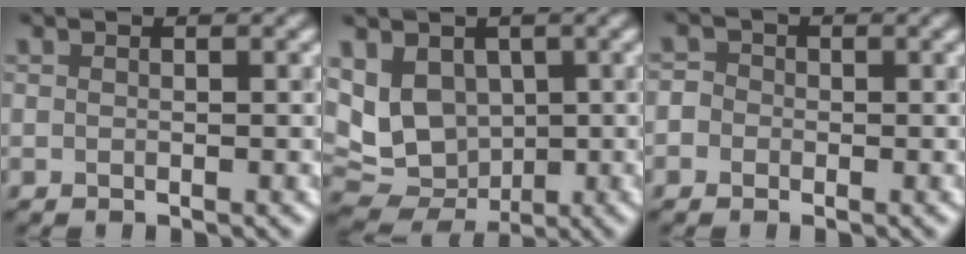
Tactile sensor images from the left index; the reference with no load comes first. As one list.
[{"total": 9.1, "force": [1.3, 7.1, 5.5], "torque": [-0.107, 0.007, 0.027]}, {"total": 2.8, "force": [-0.8, 2.6, 0.6], "torque": [0.018, 0.016, -0.047]}]